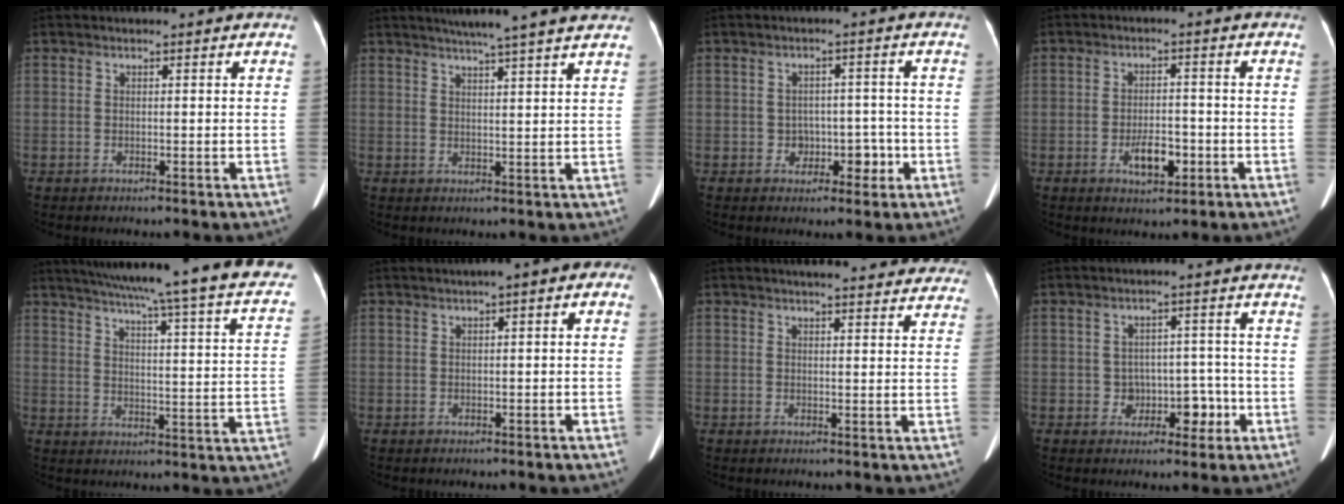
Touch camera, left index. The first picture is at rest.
{"total": 10.5, "force": [8.8, -0.7, 5.7], "torque": [-0.081, 0.019, 0.101]}
{"total": 4.1, "force": [-1.3, 3.3, 2.1], "torque": [-0.019, 0.019, -0.011]}
{"total": 4.9, "force": [-1.9, 2.2, 3.9], "torque": [-0.068, 0.001, -0.026]}
{"total": 31.0, "force": [26.9, 1.1, 15.2], "torque": [-0.200, -0.068, 0.322]}
{"total": 3.7, "force": [0.8, 1.1, 3.4], "torque": [-0.037, 0.023, 0.004]}
{"total": 15.0, "force": [13.6, 3.0, 5.6], "torque": [-0.047, 0.015, 0.149]}
{"total": 4.9, "force": [-1.6, 4.0, 2.4], "torque": [-0.021, 0.025, -0.015]}